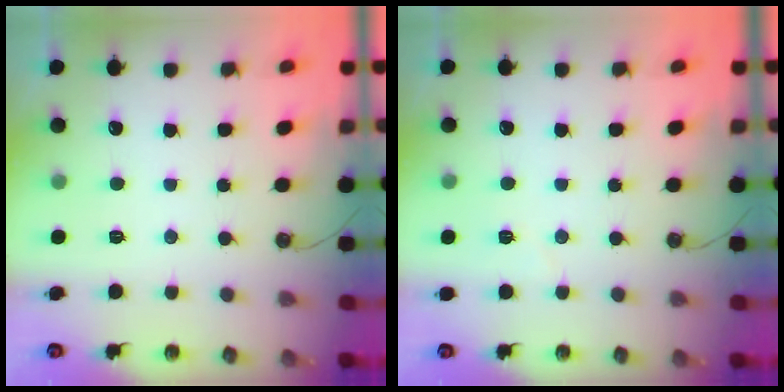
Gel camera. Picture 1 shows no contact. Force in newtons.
{"total": 3.5, "press": 3.3, "slide": 1.1}